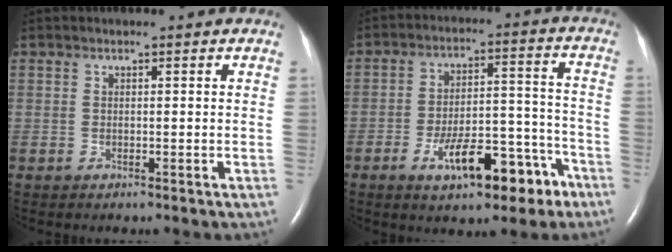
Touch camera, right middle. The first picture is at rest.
{"total": 11.1, "force": [-6.5, 3.8, 8.2], "torque": [-0.125, 0.022, -0.096]}